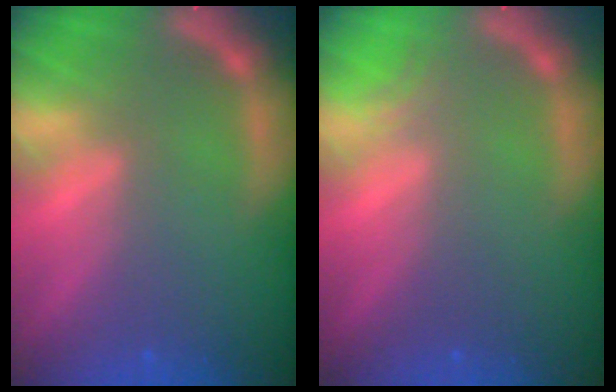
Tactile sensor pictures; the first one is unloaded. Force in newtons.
{"total": 0.9}